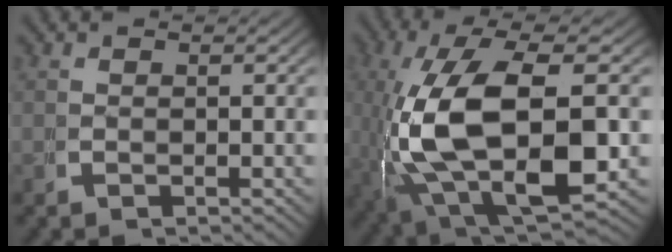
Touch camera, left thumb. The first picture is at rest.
{"total": 16.9, "force": [-1.2, 9.6, 13.8], "torque": [-0.343, -0.065, 0.018]}